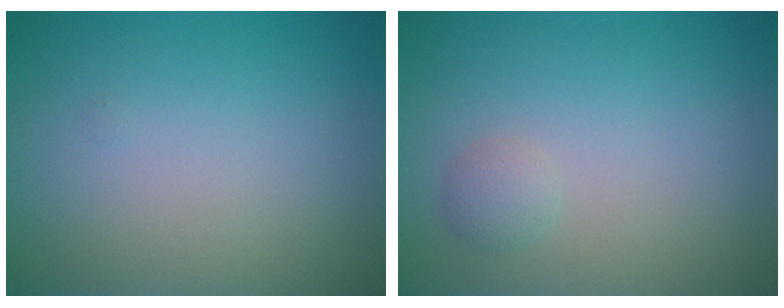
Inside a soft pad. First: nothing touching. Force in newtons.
{"total": 1.1, "press": 1.1, "slide": 0.0}